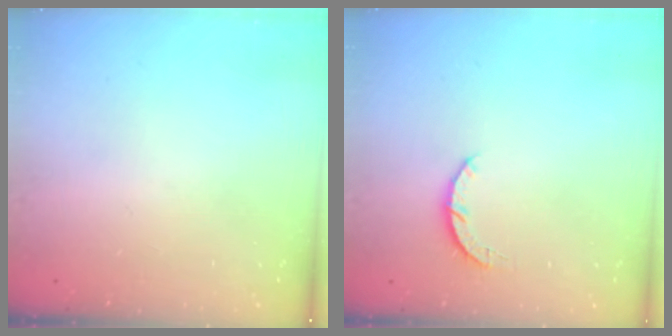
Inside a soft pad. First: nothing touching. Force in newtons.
{"total": 3.0, "press": 3.0, "slide": 0.4}